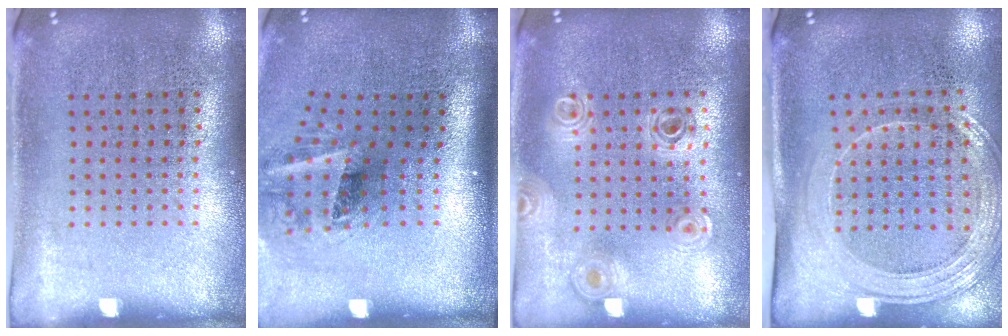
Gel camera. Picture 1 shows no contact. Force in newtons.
{"total": 1.9, "press": 1.2, "slide": 1.5}
{"total": 0.8, "press": 0.8, "slide": 0.1}
{"total": 1.9, "press": 1.7, "slide": 0.9}